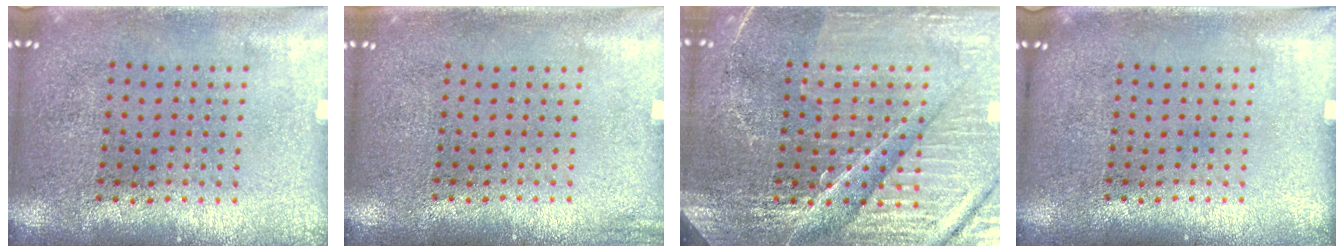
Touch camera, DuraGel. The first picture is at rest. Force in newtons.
{"total": 0.9, "press": 0.9, "slide": 0.1}
{"total": 5.3, "press": 4.9, "slide": 2.0}
{"total": 0.0}